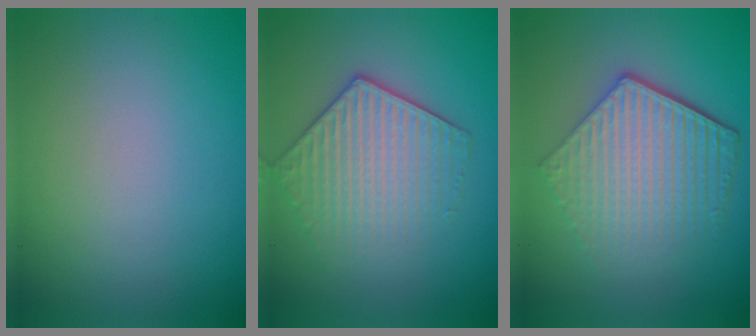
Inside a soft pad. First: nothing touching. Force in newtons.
{"total": 4.0, "press": 3.5, "slide": 1.8}
{"total": 6.2, "press": 4.4, "slide": 4.3}